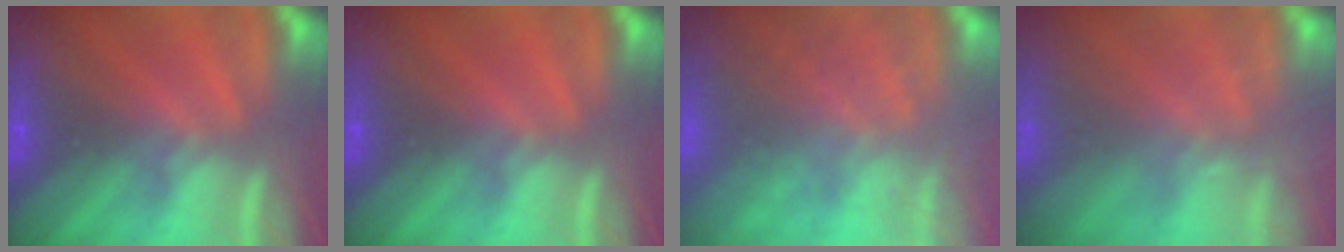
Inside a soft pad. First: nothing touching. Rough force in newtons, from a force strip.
{"total": 0.0}
{"total": 10.5}
{"total": 2.0}